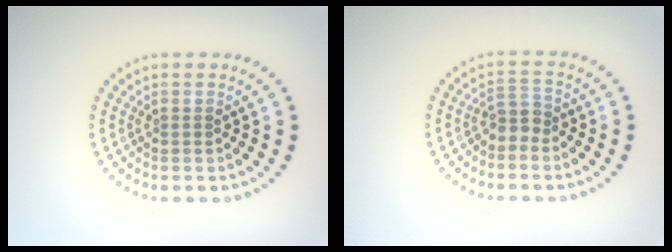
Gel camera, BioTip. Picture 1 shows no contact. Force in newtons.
{"total": 1.8, "press": 1.4, "slide": 1.2}